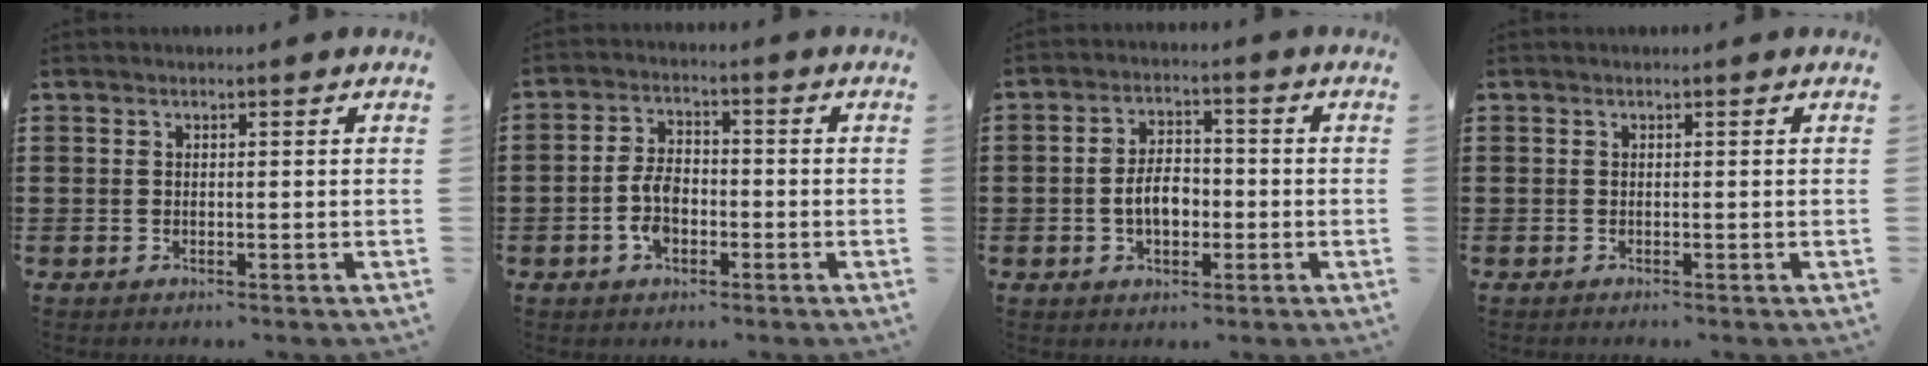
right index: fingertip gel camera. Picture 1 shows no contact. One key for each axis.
{"total": 5.5, "fx": -1.7, "fy": 3.1, "fz": 4.2, "tx": -0.096, "ty": 0.001, "tz": -0.035}
{"total": 5.1, "fx": -1.2, "fy": 2.9, "fz": 4.1, "tx": -0.067, "ty": 0.007, "tz": -0.023}
{"total": 0.0}